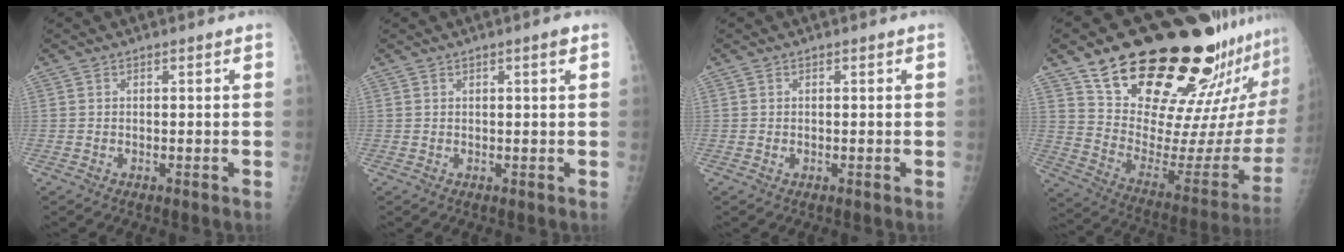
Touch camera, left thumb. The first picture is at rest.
{"total": 1.6, "force": [0.8, 0.1, 1.4], "torque": [-0.022, -0.002, 0.012]}
{"total": 0.6, "force": [0.1, 0.5, 0.3], "torque": [-0.003, -0.001, 0.003]}
{"total": 31.0, "force": [24.0, 8.6, 17.7], "torque": [-0.236, -0.146, 0.353]}